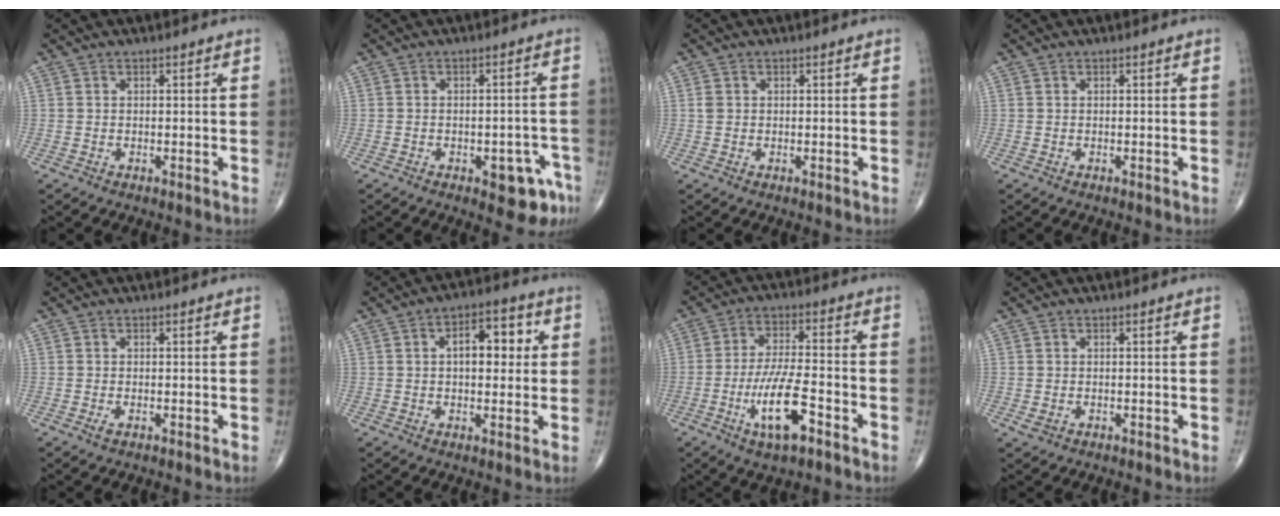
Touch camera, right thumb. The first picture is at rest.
{"total": 7.0, "force": [-3.5, 3.1, 5.2], "torque": [-0.042, 0.025, -0.036]}
{"total": 1.1, "force": [0.2, 0.9, 0.6], "torque": [-0.011, 0.003, 0.005]}
{"total": 0.0}
{"total": 0.8, "force": [-0.4, 0.3, 0.6], "torque": [-0.014, -0.002, -0.007]}
{"total": 8.4, "force": [1.5, 4.5, 6.9], "torque": [-0.076, 0.014, 0.017]}
{"total": 11.1, "force": [-4.9, 3.2, 9.5], "torque": [-0.182, 0.022, -0.085]}
{"total": 1.1, "force": [-0.2, 0.8, 0.7], "torque": [-0.012, 0.001, 0.000]}